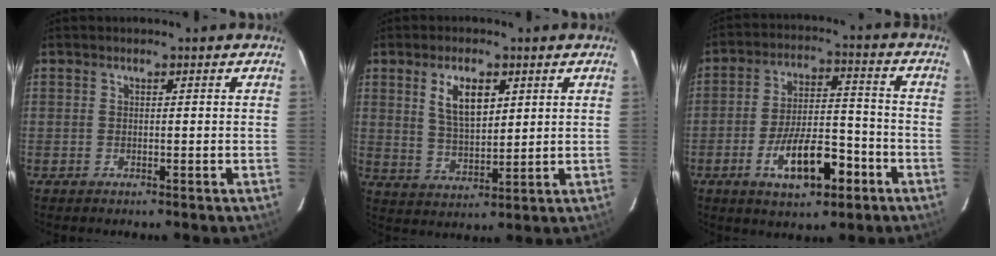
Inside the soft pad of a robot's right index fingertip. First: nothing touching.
{"total": 7.4, "force": [3.1, 3.4, 5.8], "torque": [-0.107, 0.004, 0.064]}
{"total": 12.4, "force": [-6.2, 5.0, 9.5], "torque": [-0.176, 0.008, -0.092]}